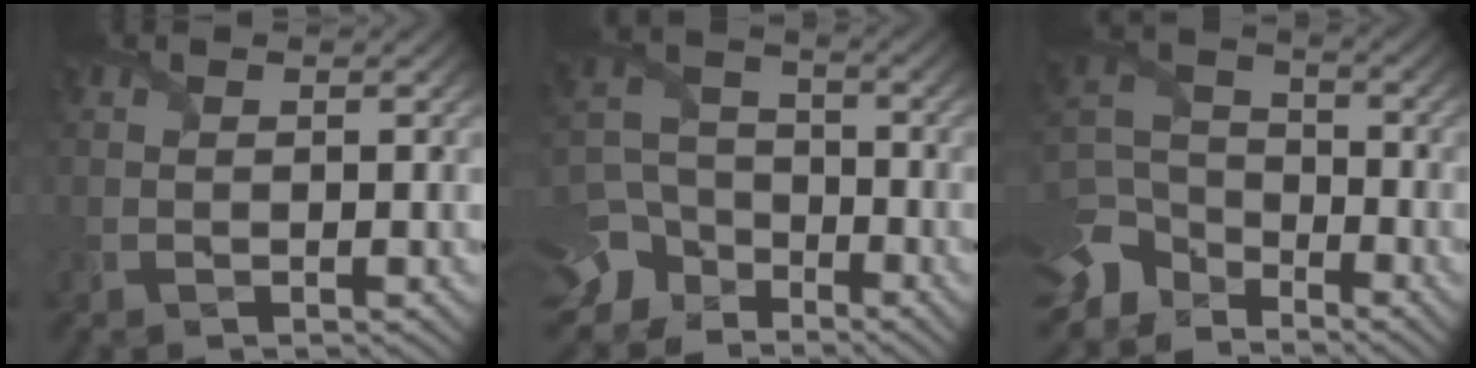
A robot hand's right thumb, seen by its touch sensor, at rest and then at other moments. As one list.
[{"total": 11.9, "force": [-7.4, 8.4, 3.9], "torque": [-0.109, -0.043, -0.138]}, {"total": 9.2, "force": [-6.4, 5.6, 3.6], "torque": [-0.105, -0.020, -0.137]}]